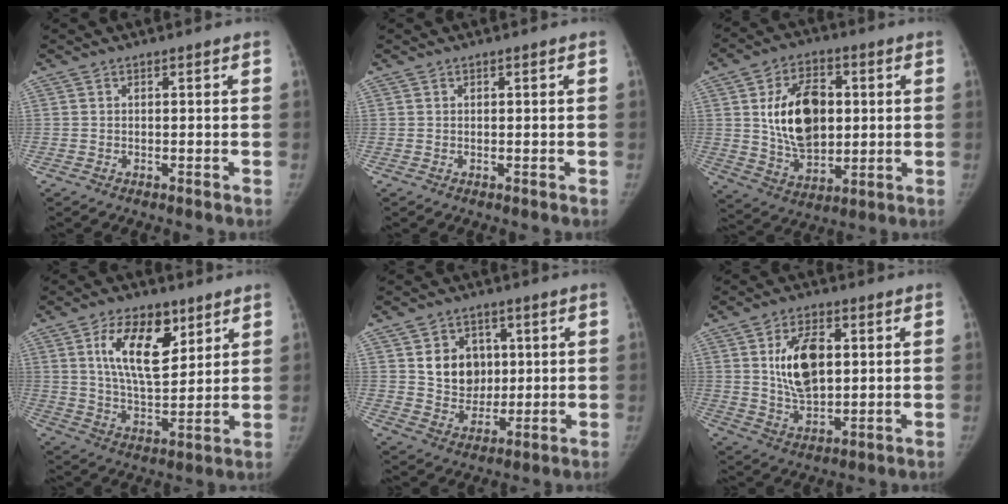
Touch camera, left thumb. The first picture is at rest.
{"total": 0.0}
{"total": 16.1, "force": [2.4, 10.3, 12.1], "torque": [-0.166, -0.008, 0.045]}
{"total": 14.1, "force": [6.1, 7.1, 10.5], "torque": [-0.147, -0.032, 0.114]}
{"total": 10.0, "force": [2.4, 8.3, 5.0], "torque": [-0.034, -0.010, 0.049]}
{"total": 12.1, "force": [2.5, 6.8, 9.7], "torque": [-0.149, -0.010, 0.050]}